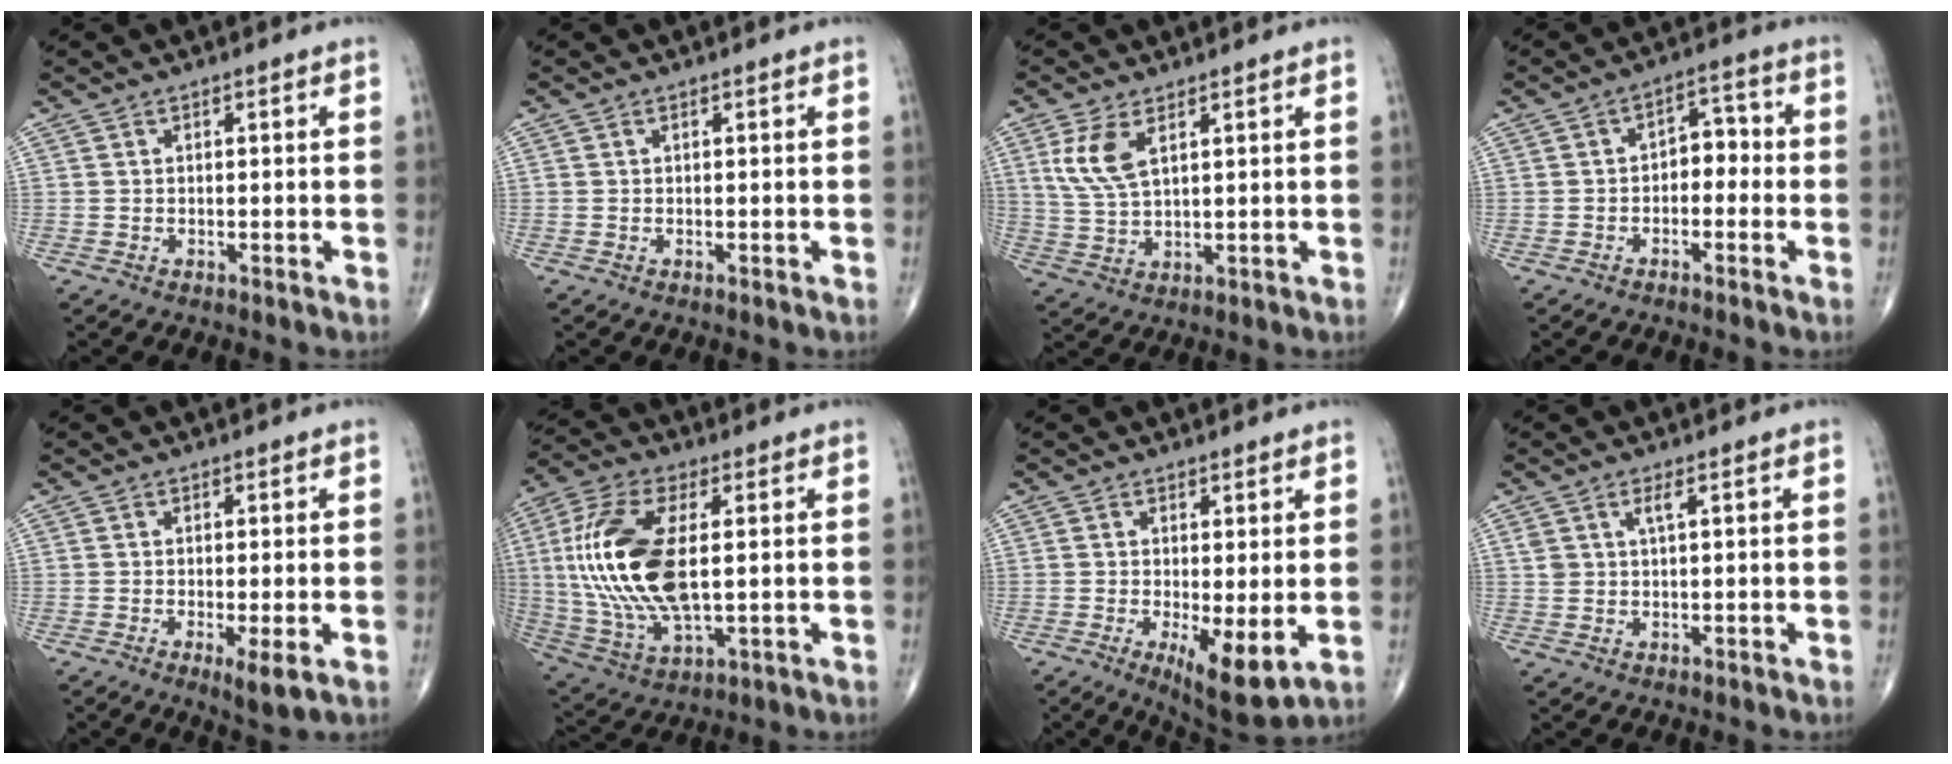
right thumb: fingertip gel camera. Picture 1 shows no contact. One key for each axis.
{"total": 0.0}
{"total": 7.1, "fx": 3.0, "fy": 3.1, "fz": 5.6, "tx": -0.121, "ty": -0.007, "tz": 0.069}
{"total": 4.9, "fx": -1.0, "fy": 3.2, "fz": 3.5, "tx": -0.026, "ty": 0.029, "tz": -0.028}
{"total": 3.9, "fx": -1.0, "fy": 0.8, "fz": 3.6, "tx": -0.066, "ty": -0.015, "tz": -0.019}
{"total": 20.3, "fx": 1.7, "fy": 9.3, "fz": 18.0, "tx": -0.389, "ty": -0.007, "tz": 0.035}
{"total": 8.3, "fx": -1.4, "fy": 2.6, "fz": 7.7, "tx": -0.121, "ty": -0.027, "tz": -0.016}
{"total": 2.4, "fx": 1.1, "fy": 0.7, "fz": 1.9, "tx": -0.043, "ty": -0.001, "tz": 0.025}